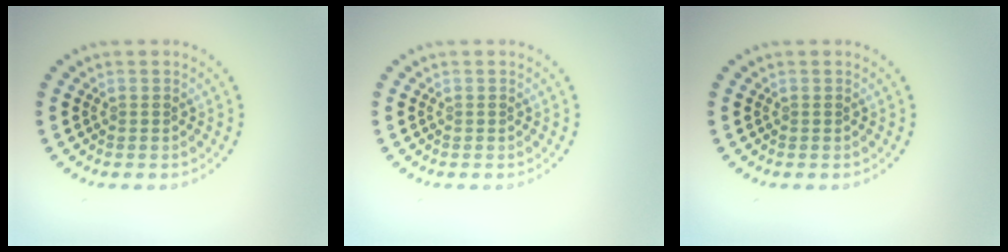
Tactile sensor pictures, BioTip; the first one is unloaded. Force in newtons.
{"total": 0.0}
{"total": 0.0}